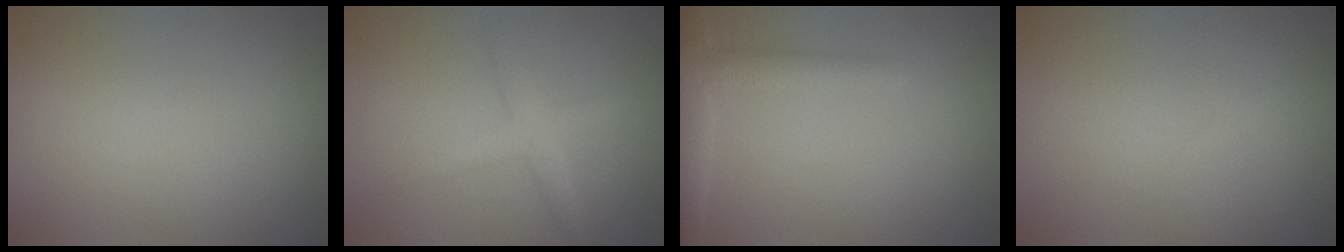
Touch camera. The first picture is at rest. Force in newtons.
{"total": 2.5, "press": 2.5, "slide": 0.0}
{"total": 2.8, "press": 2.8, "slide": 0.2}
{"total": 0.7, "press": 0.7, "slide": 0.0}